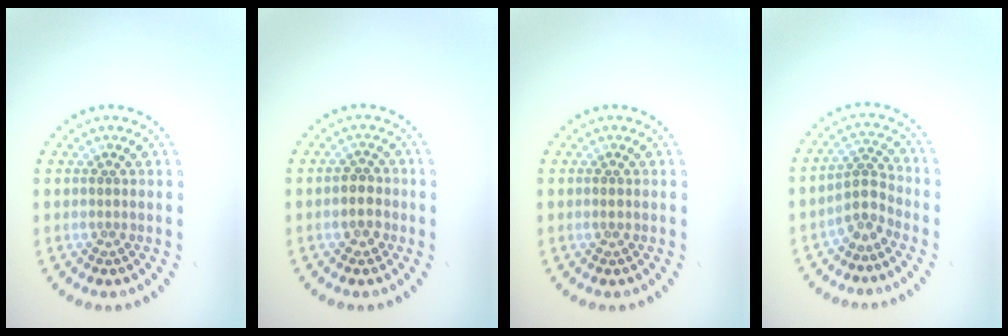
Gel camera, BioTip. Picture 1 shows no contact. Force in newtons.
{"total": 2.0, "press": 2.0, "slide": 0.6}
{"total": 0.7, "press": 0.7, "slide": 0.1}
{"total": 2.3, "press": 1.7, "slide": 1.5}